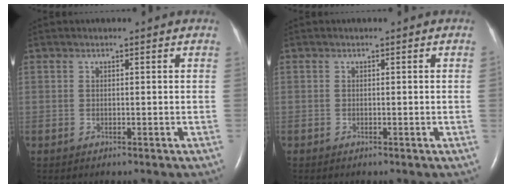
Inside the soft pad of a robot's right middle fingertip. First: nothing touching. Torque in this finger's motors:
{"motor_torque": [0.36, -0.36, -0.57, -0.21]}